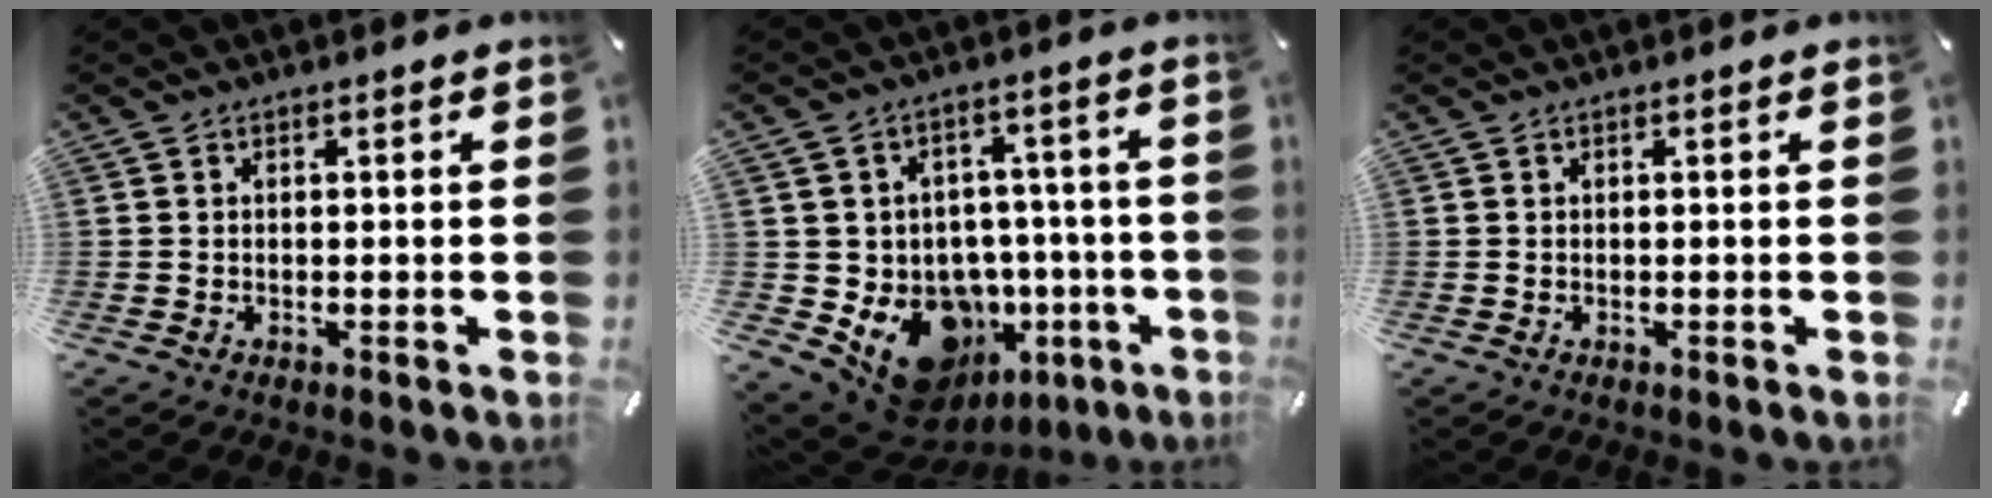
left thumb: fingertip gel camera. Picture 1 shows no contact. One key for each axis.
{"total": 15.3, "fx": -6.9, "fy": 11.7, "fz": 7.2, "tx": -0.110, "ty": 0.020, "tz": -0.091}
{"total": 0.0}